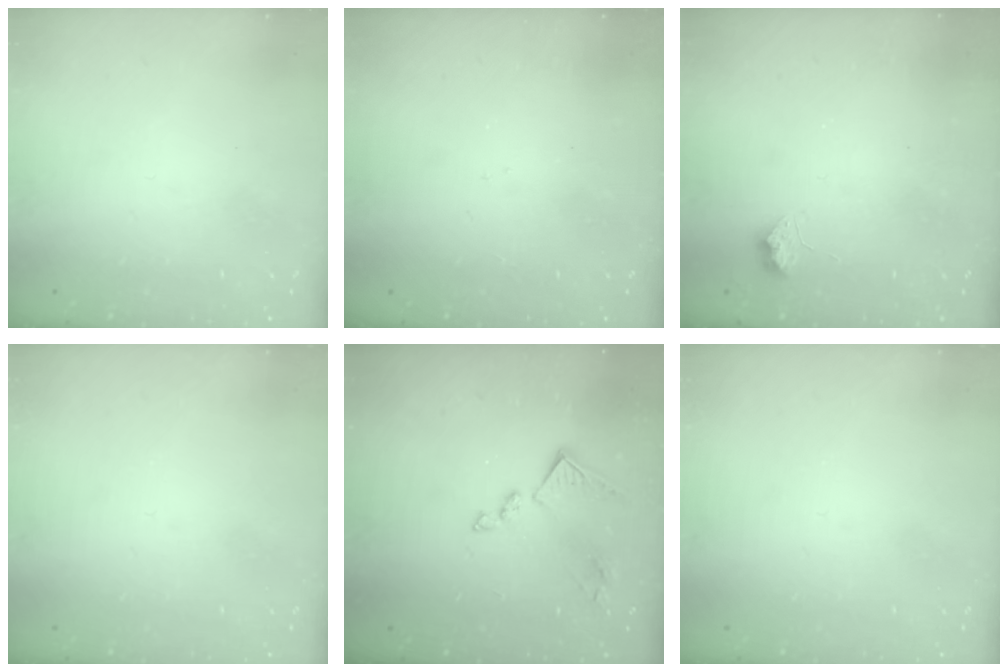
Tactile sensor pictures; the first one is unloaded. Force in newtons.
{"total": 3.1, "press": 3.0, "slide": 0.6}
{"total": 5.9, "press": 5.9, "slide": 0.7}
{"total": 0.0}
{"total": 12.8, "press": 12.8, "slide": 0.8}
{"total": 0.0}